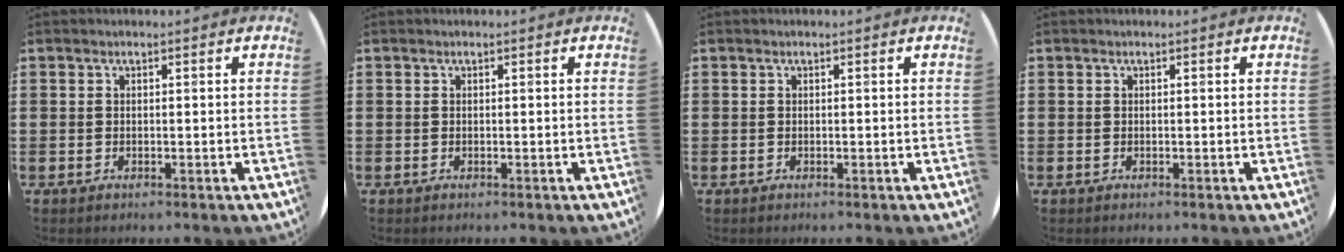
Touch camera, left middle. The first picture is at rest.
{"total": 0.0}
{"total": 0.0}
{"total": 0.0}